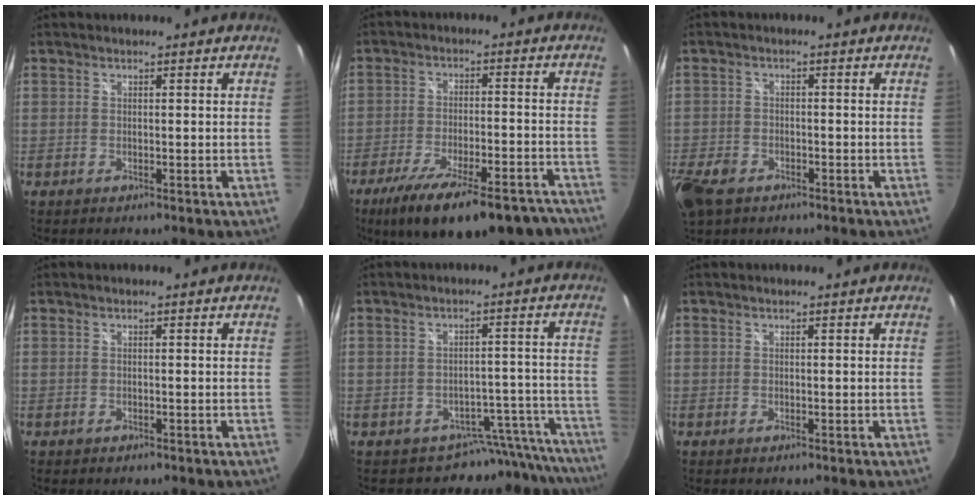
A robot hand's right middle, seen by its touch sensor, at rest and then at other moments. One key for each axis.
{"total": 20.7, "fx": -15.8, "fy": 6.4, "fz": 11.8, "tx": -0.206, "ty": -0.036, "tz": -0.228}
{"total": 9.2, "fx": -5.7, "fy": 5.6, "fz": 4.5, "tx": -0.138, "ty": -0.022, "tz": -0.109}
{"total": 0.6, "fx": -0.4, "fy": 0.5, "fz": 0.1, "tx": -0.004, "ty": -0.003, "tz": -0.006}
{"total": 10.1, "fx": -9.2, "fy": 4.0, "fz": 0.4, "tx": 0.018, "ty": 0.049, "tz": -0.107}
{"total": 0.0}